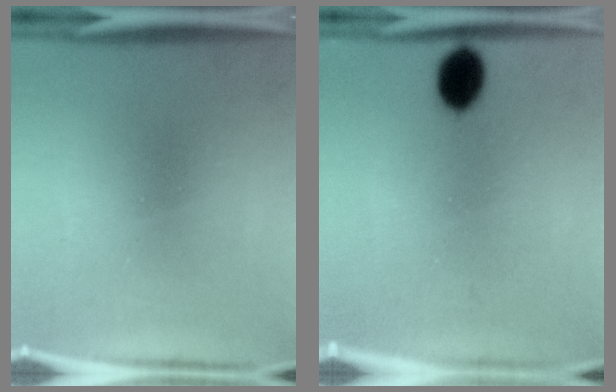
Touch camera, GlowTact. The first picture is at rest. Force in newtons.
{"total": 6.3}